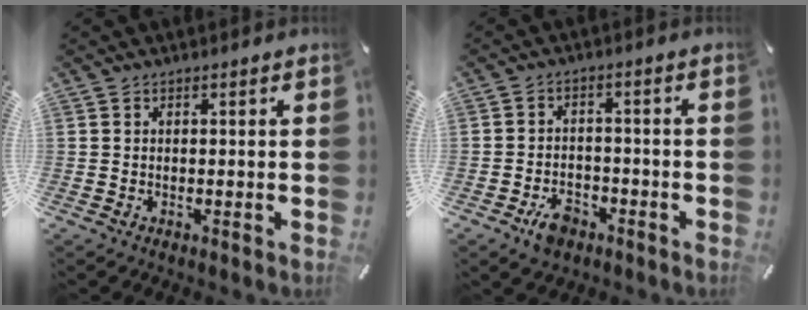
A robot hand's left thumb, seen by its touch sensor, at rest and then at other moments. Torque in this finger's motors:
{"motor_torque": [0.20, 0.36, 0.05, 0.08, 0.01]}